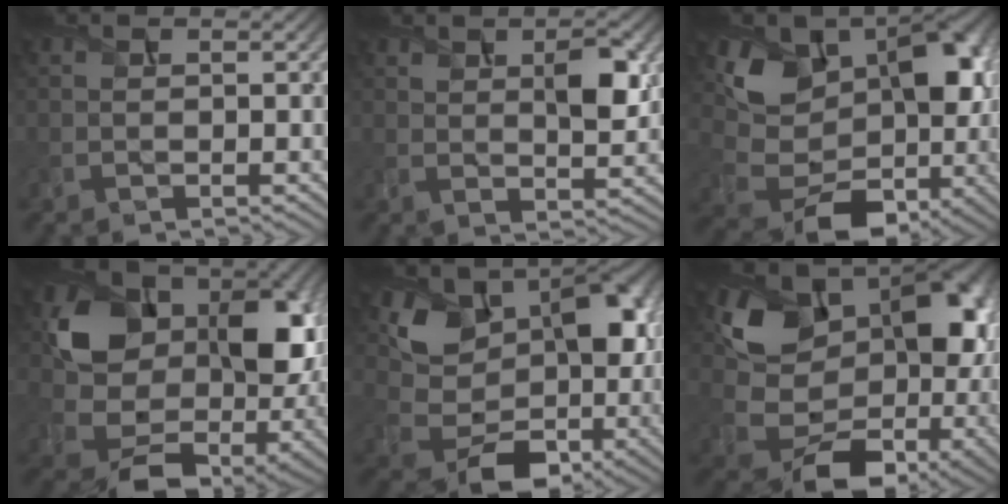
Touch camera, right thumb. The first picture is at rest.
{"total": 6.0, "force": [2.3, 2.6, 4.9], "torque": [-0.084, -0.004, 0.043]}
{"total": 13.4, "force": [2.2, 9.9, 8.8], "torque": [-0.141, -0.017, 0.052]}
{"total": 16.5, "force": [2.7, 12.2, 10.7], "torque": [-0.196, -0.021, 0.061]}
{"total": 11.6, "force": [2.0, 8.6, 7.5], "torque": [-0.120, -0.014, 0.043]}
{"total": 15.5, "force": [2.2, 11.5, 10.1], "torque": [-0.153, -0.018, 0.053]}